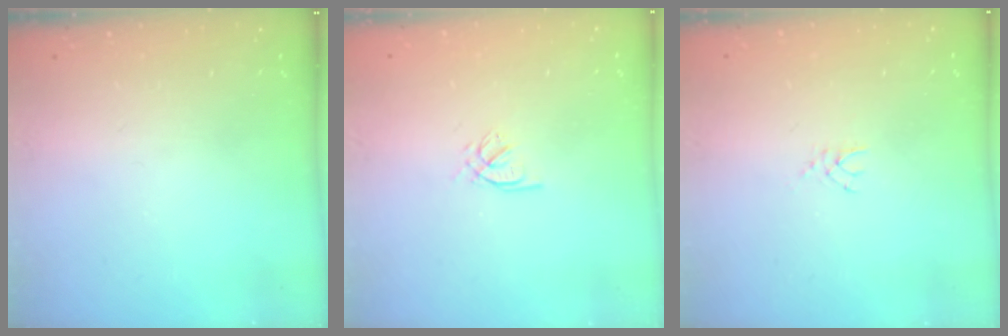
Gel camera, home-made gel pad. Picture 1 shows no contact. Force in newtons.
{"total": 2.1, "press": 2.0, "slide": 0.5}
{"total": 2.1, "press": 2.1, "slide": 0.3}